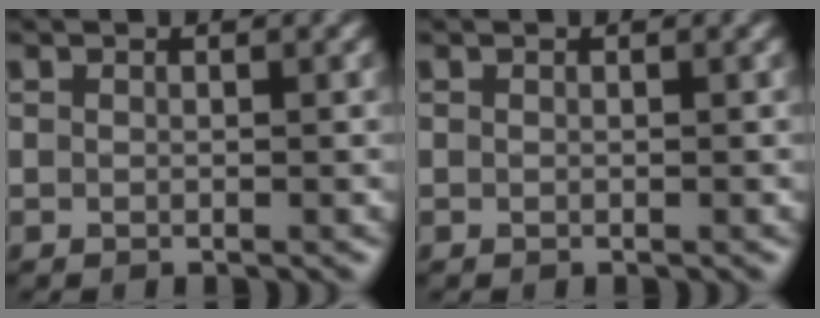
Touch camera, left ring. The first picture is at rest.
{"total": 0.0}